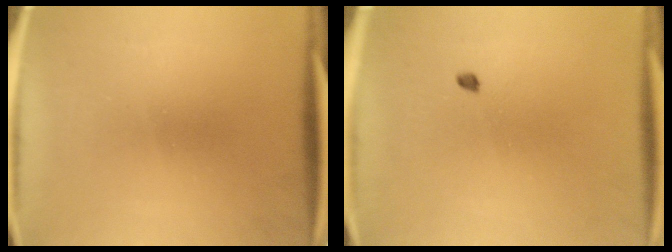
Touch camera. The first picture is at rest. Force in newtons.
{"total": 0.9}